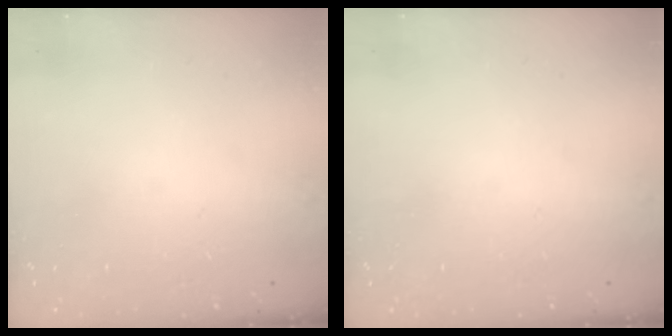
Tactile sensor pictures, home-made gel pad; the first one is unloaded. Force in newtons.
{"total": 0.0}